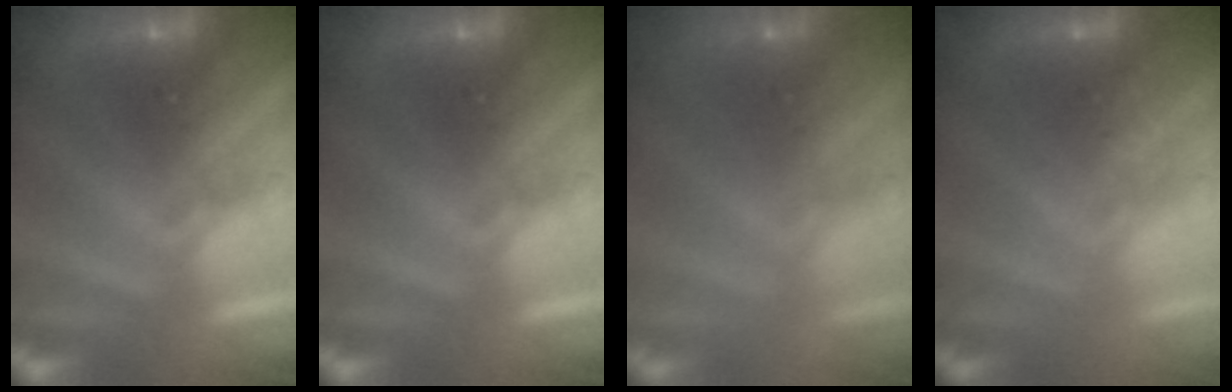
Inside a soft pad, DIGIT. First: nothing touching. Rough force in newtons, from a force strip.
{"total": 0.0}
{"total": 12.7}
{"total": 2.7}